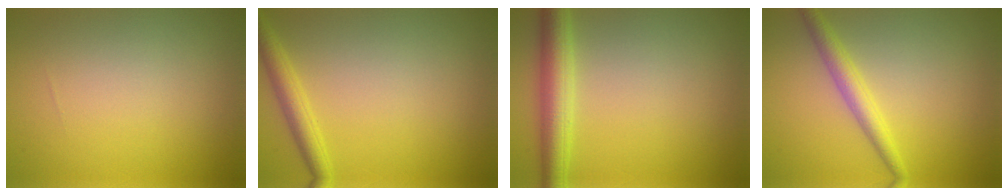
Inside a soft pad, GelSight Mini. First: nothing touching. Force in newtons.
{"total": 2.5, "press": 2.5, "slide": 0.1}
{"total": 4.3, "press": 4.3, "slide": 0.1}
{"total": 2.6, "press": 2.6, "slide": 0.0}